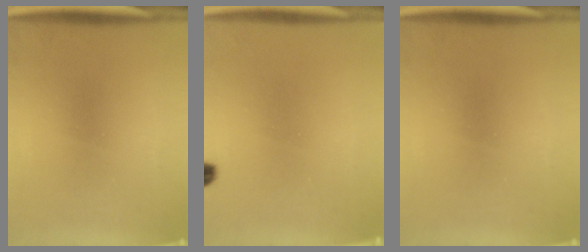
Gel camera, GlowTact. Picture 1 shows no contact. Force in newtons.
{"total": 1.4}
{"total": 0.0}